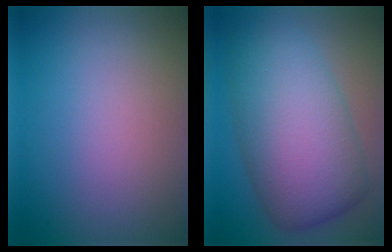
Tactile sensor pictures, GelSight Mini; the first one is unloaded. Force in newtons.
{"total": 10.8, "press": 10.8, "slide": 0.4}